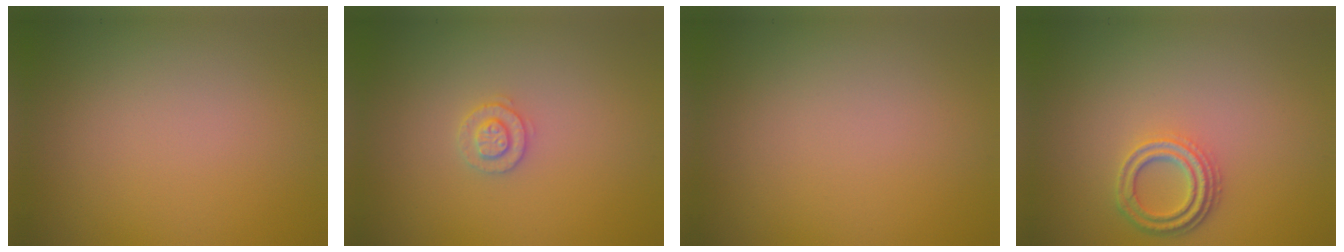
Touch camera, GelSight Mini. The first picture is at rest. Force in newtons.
{"total": 1.8, "press": 1.8, "slide": 0.4}
{"total": 0.0}
{"total": 3.2, "press": 2.7, "slide": 1.8}